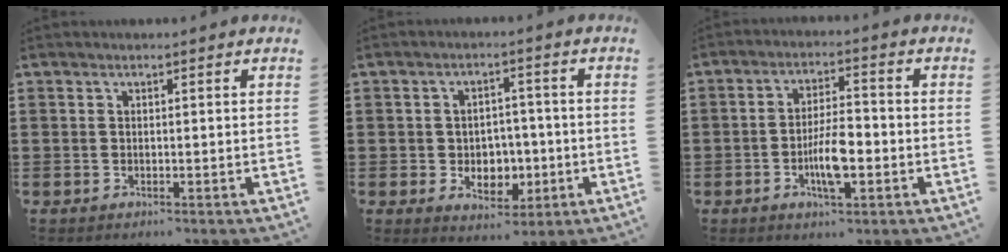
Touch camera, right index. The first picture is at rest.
{"total": 4.5, "force": [-0.6, 3.7, 2.5], "torque": [-0.041, 0.004, -0.016]}
{"total": 7.1, "force": [-2.1, 2.3, 6.4], "torque": [-0.127, -0.001, -0.042]}